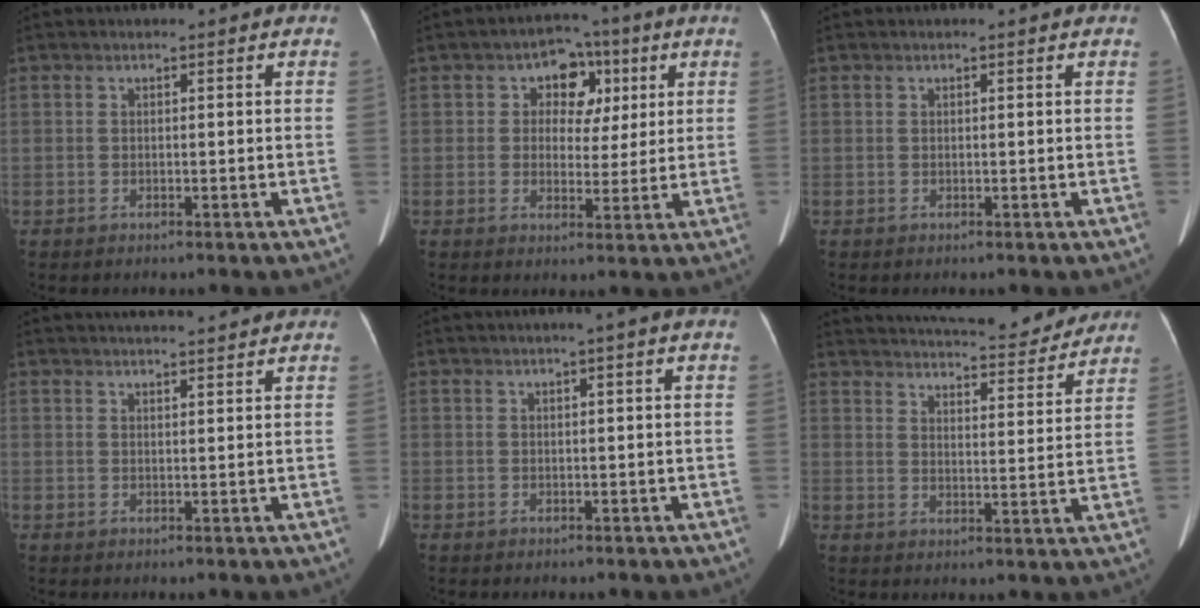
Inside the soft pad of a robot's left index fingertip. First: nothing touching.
{"total": 6.7, "force": [2.3, 5.0, 3.9], "torque": [-0.050, 0.026, 0.036]}
{"total": 0.5, "force": [0.5, 0.0, 0.2], "torque": [-0.009, 0.004, 0.007]}
{"total": 7.8, "force": [7.3, 0.4, 2.8], "torque": [-0.042, 0.024, 0.092]}
{"total": 1.4, "force": [0.8, -0.5, 1.0], "torque": [-0.015, 0.004, 0.019]}
{"total": 19.3, "force": [17.9, 3.2, 6.5], "torque": [-0.099, -0.009, 0.234]}